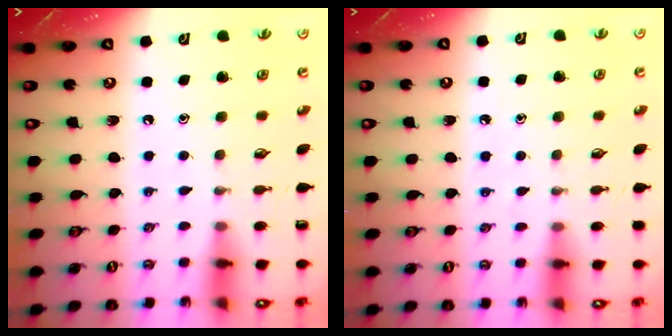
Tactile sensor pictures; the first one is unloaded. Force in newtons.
{"total": 4.1, "press": 4.1, "slide": 0.5}